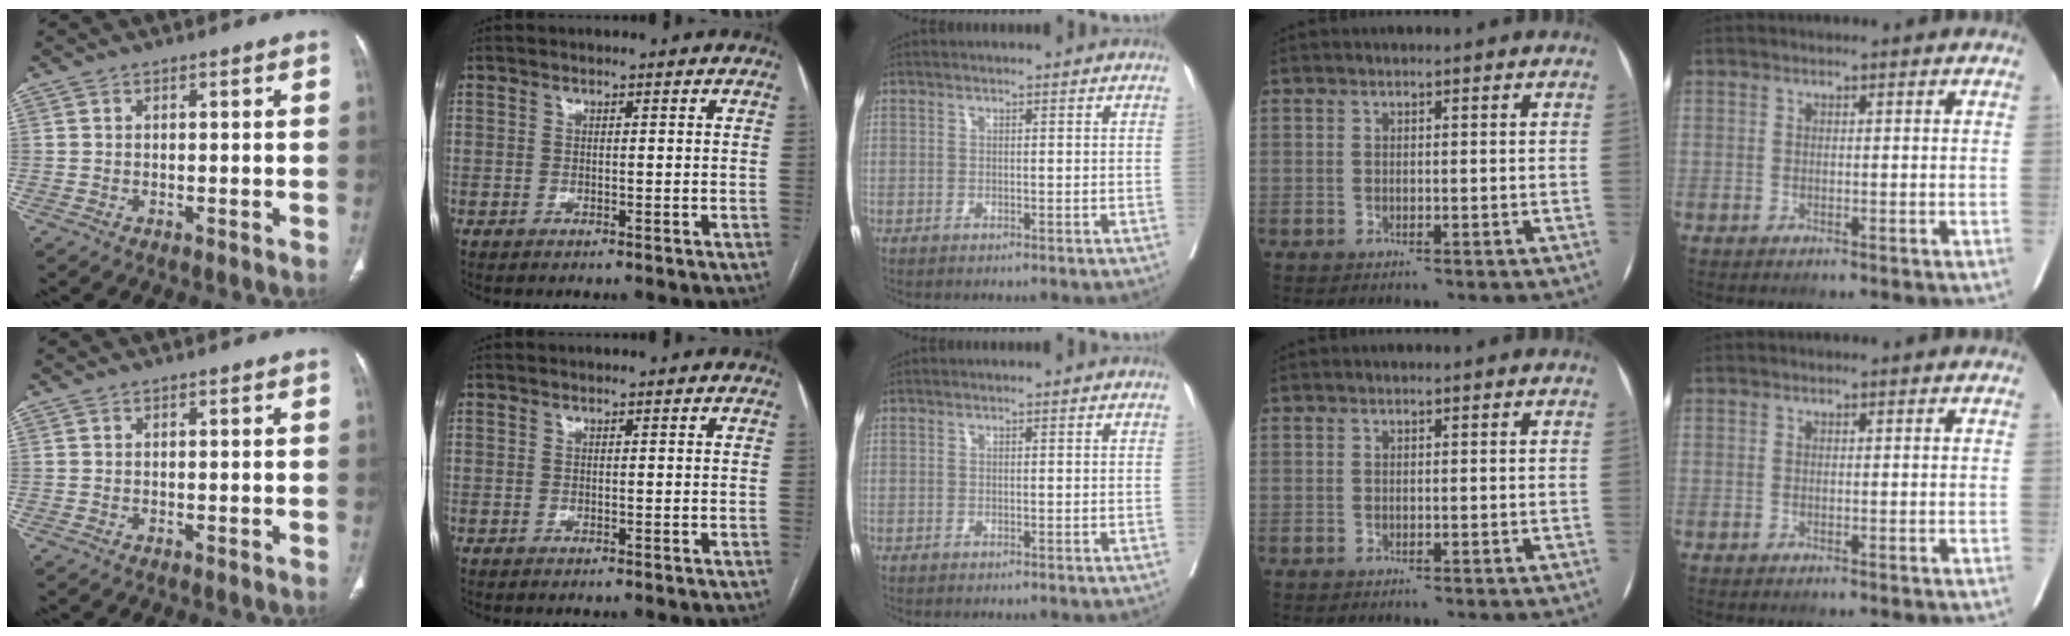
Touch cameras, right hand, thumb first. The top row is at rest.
{}